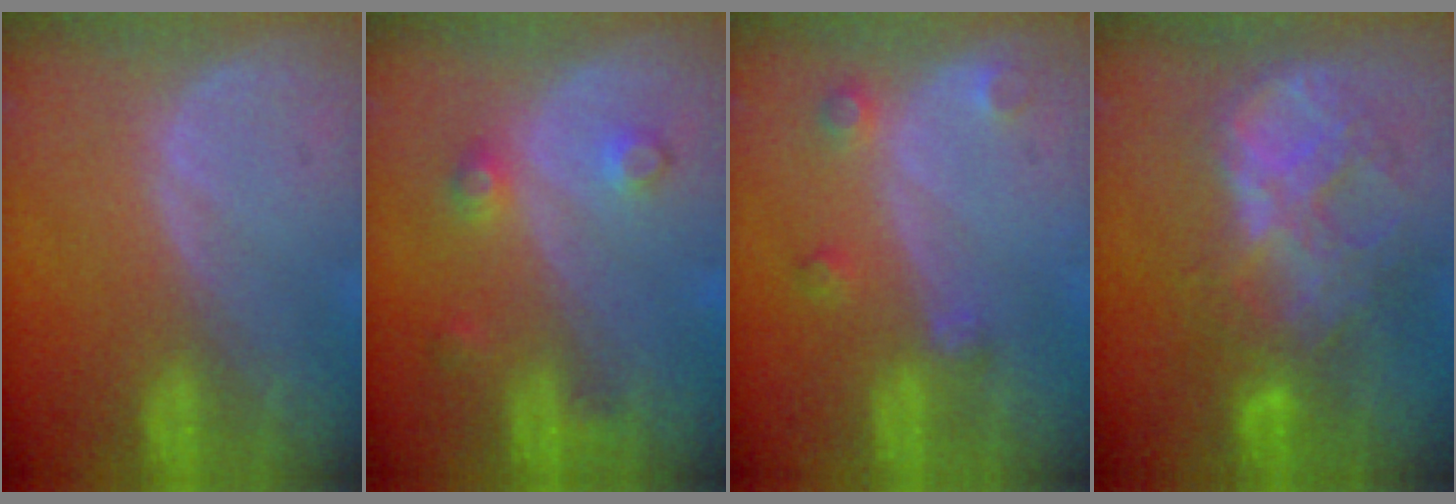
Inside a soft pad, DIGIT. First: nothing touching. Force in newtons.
{"total": 3.7, "press": 3.4, "slide": 1.5}
{"total": 2.7, "press": 2.6, "slide": 0.5}
{"total": 9.1, "press": 7.8, "slide": 4.7}